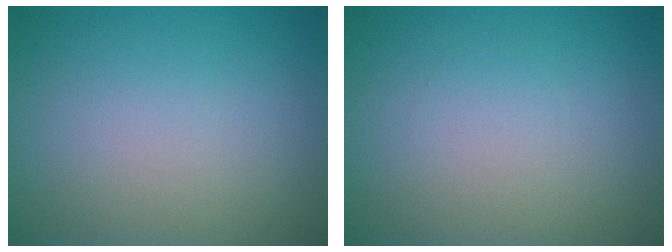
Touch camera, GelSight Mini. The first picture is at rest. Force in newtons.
{"total": 0.0}